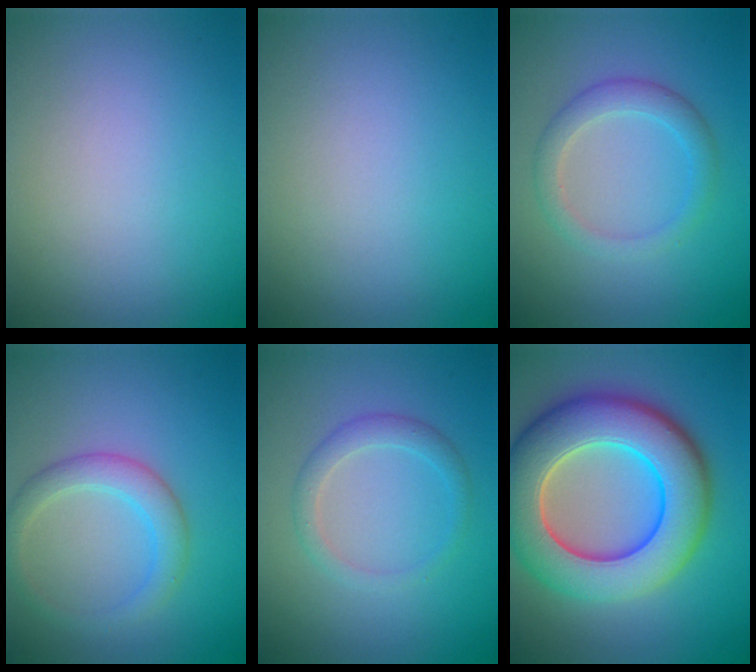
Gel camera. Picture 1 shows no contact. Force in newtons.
{"total": 0.0}
{"total": 2.8, "press": 2.8, "slide": 0.3}
{"total": 3.0, "press": 3.0, "slide": 0.1}
{"total": 2.0, "press": 2.0, "slide": 0.1}
{"total": 11.7, "press": 11.7, "slide": 0.9}